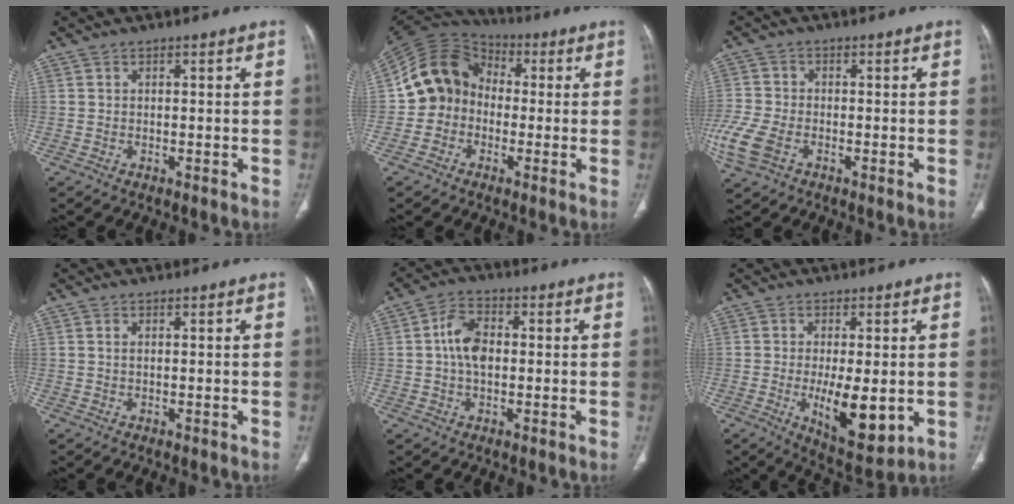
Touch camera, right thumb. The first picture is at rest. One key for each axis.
{"total": 12.4, "fx": -1.1, "fy": 10.8, "fz": 6.0, "tx": -0.099, "ty": 0.037, "tz": -0.037}
{"total": 8.3, "fx": -3.3, "fy": 5.2, "fz": 5.5, "tx": -0.143, "ty": 0.001, "tz": -0.066}
{"total": 0.7, "fx": 0.3, "fy": 0.3, "fz": 0.6, "tx": -0.015, "ty": 0.004, "tz": 0.006}
{"total": 6.8, "fx": 0.3, "fy": 4.3, "fz": 5.3, "tx": -0.093, "ty": 0.013, "tz": 0.000}
{"total": 11.2, "fx": -1.8, "fy": 4.5, "fz": 10.1, "tx": -0.147, "ty": -0.025, "tz": -0.017}